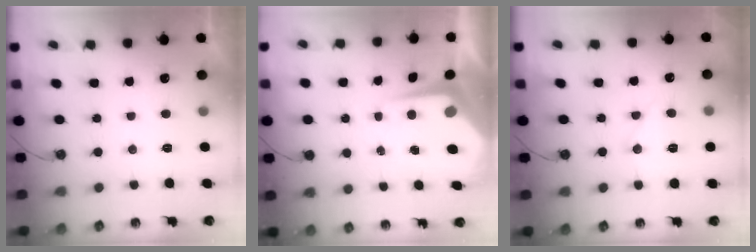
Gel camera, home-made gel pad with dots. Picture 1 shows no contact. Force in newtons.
{"total": 6.1, "press": 6.0, "slide": 0.4}
{"total": 9.2, "press": 9.1, "slide": 0.7}